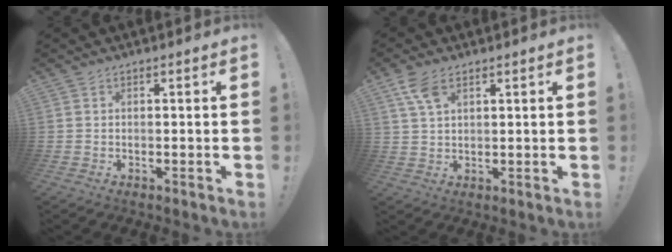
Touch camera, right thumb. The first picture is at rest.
{"total": 6.3, "force": [3.6, 3.1, 4.1], "torque": [-0.069, -0.015, 0.068]}